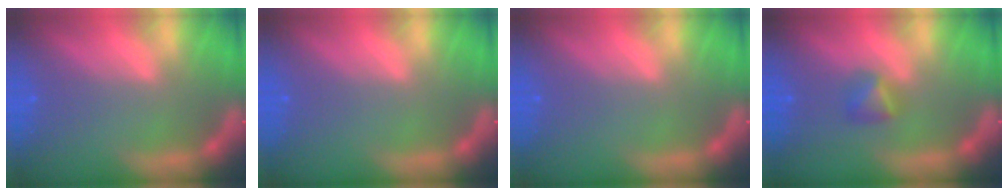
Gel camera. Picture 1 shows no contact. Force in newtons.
{"total": 0.0}
{"total": 0.0}
{"total": 1.9}